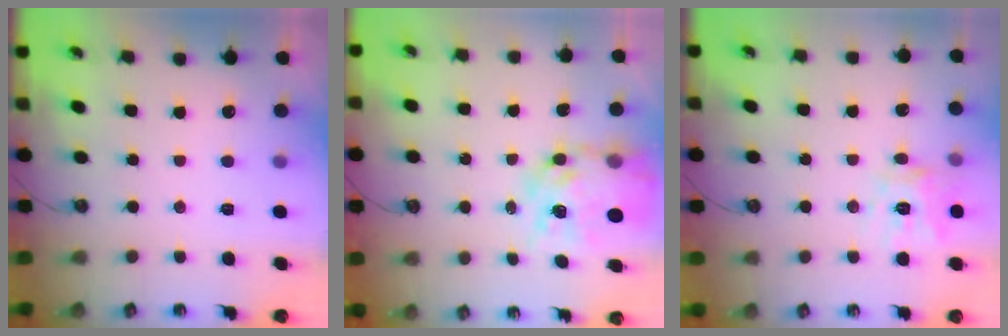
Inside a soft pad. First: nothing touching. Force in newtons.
{"total": 17.5, "press": 17.4, "slide": 1.4}
{"total": 12.3, "press": 12.2, "slide": 1.0}